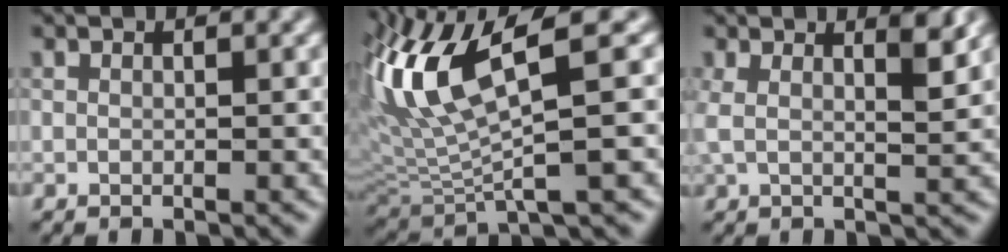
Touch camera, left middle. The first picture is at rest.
{"total": 8.5, "force": [1.9, 1.9, 8.1], "torque": [-0.179, 0.008, 0.051]}
{"total": 2.9, "force": [1.5, 0.8, 2.4], "torque": [-0.046, 0.005, 0.030]}